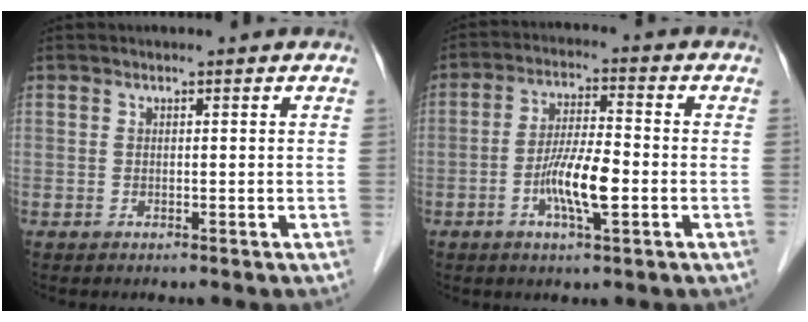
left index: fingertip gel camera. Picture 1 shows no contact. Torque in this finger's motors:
{"motor_torque": [1.48, 0.65, 0.30, 0.15]}